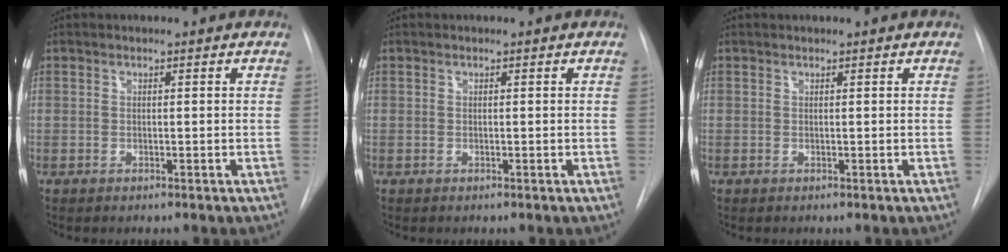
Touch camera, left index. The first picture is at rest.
{"total": 0.0}
{"total": 0.0}